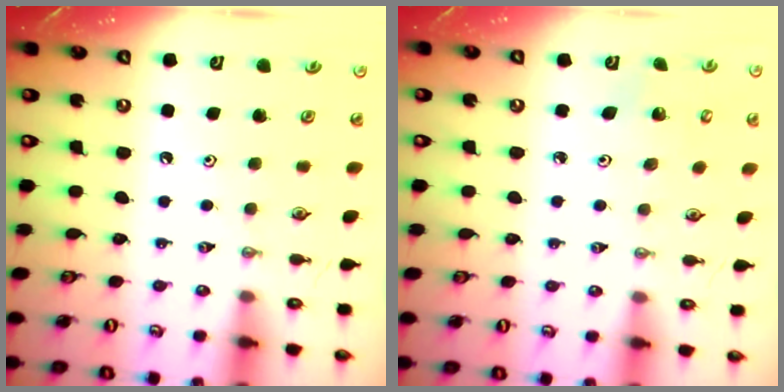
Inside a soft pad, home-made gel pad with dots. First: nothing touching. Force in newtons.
{"total": 1.7, "press": 1.7, "slide": 0.1}